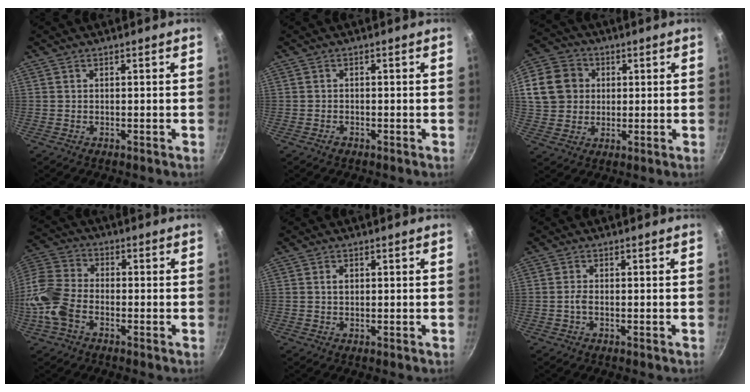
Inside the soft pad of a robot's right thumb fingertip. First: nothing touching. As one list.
[{"total": 0.9, "force": [-0.7, 0.6, 0.2], "torque": [-0.004, 0.006, -0.013]}, {"total": 15.9, "force": [3.2, 13.6, 7.6], "torque": [-0.148, 0.023, 0.053]}, {"total": 10.8, "force": [-3.9, 7.1, 7.2], "torque": [-0.141, 0.031, -0.096]}, {"total": 1.3, "force": [0.3, 1.0, 0.9], "torque": [-0.010, 0.003, 0.005]}, {"total": 1.4, "force": [-0.5, 0.6, 1.1], "torque": [-0.026, 0.005, -0.012]}]